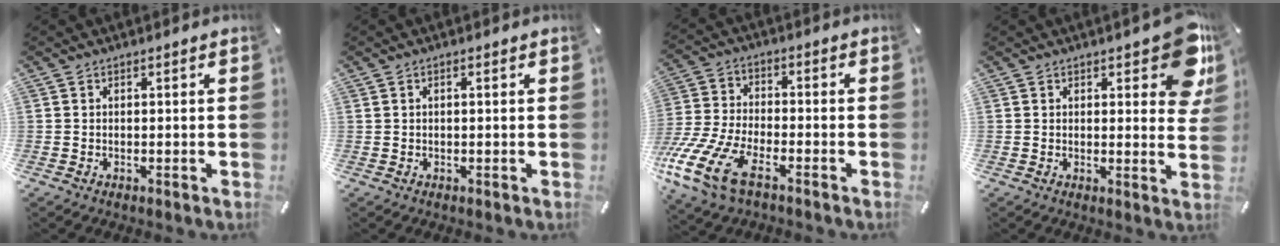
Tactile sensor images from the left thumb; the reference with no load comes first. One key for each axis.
{"total": 0.6, "fx": 0.2, "fy": 0.2, "fz": 0.5, "tx": -0.010, "ty": 0.002, "tz": 0.004}
{"total": 14.4, "fx": -8.3, "fy": 6.8, "fz": 9.6, "tx": -0.208, "ty": 0.030, "tz": -0.148}
{"total": 10.4, "fx": 5.6, "fy": 4.3, "fz": 7.6, "tx": -0.080, "ty": -0.035, "tz": 0.093}